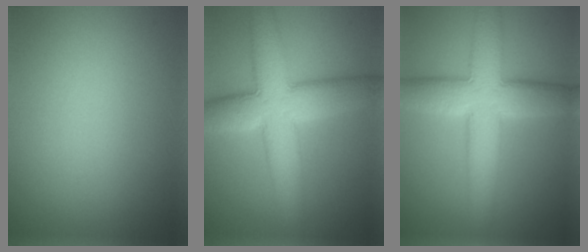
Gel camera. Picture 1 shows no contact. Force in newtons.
{"total": 9.6, "press": 9.6, "slide": 0.5}
{"total": 9.1, "press": 9.1, "slide": 0.4}